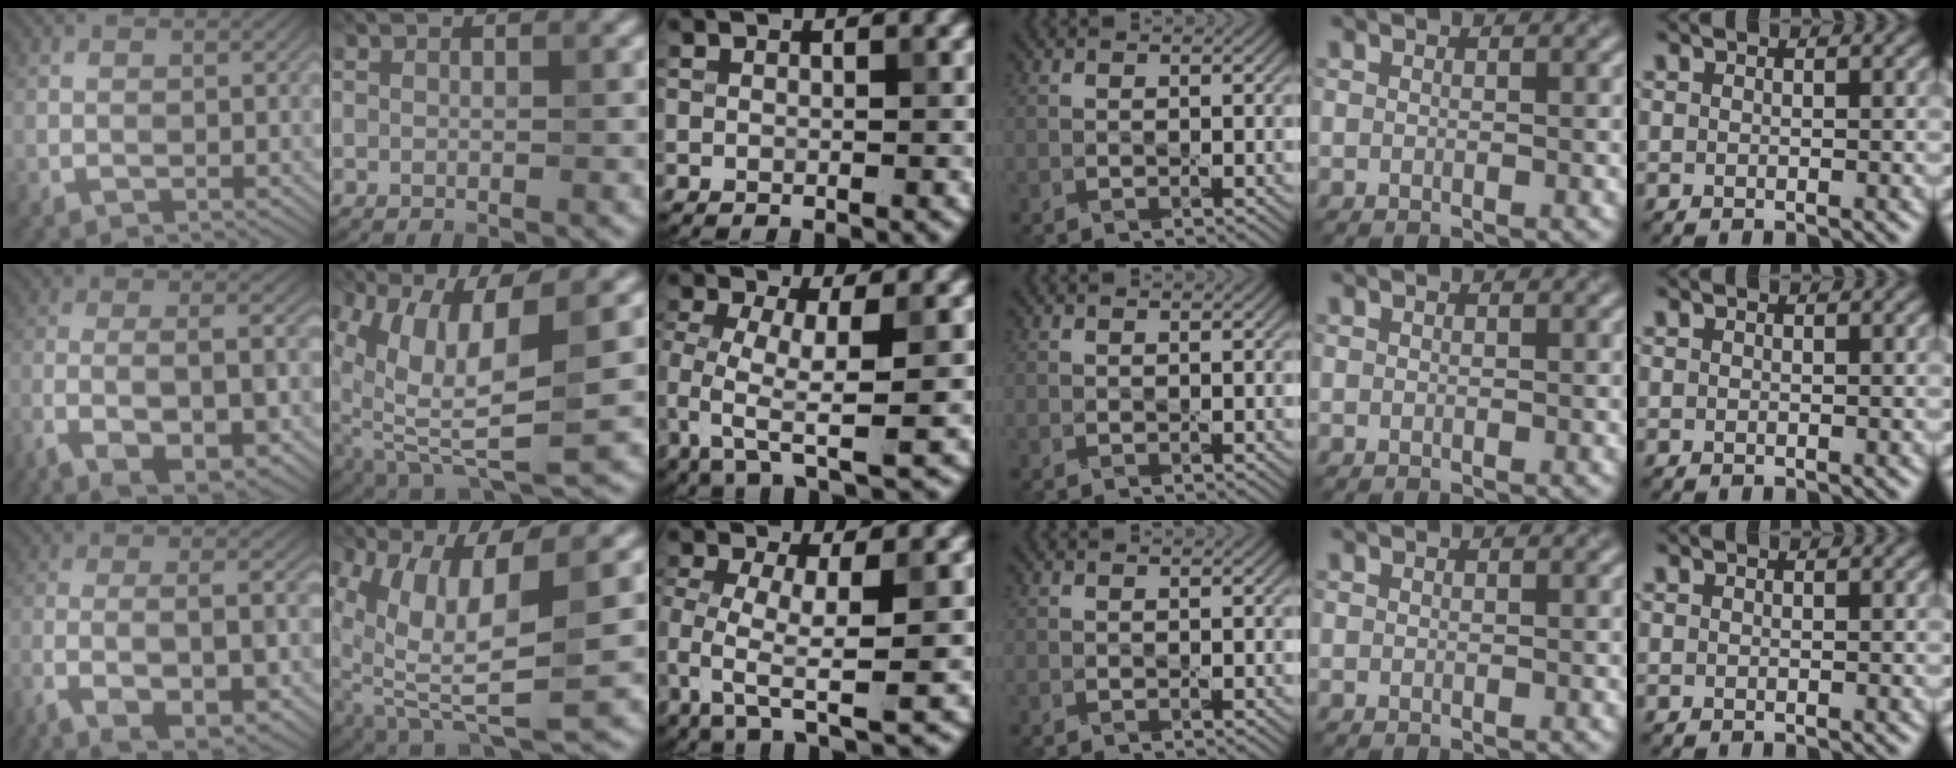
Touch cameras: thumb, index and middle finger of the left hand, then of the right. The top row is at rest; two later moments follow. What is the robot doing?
{"motion": "wipe", "object": "glass cup"}